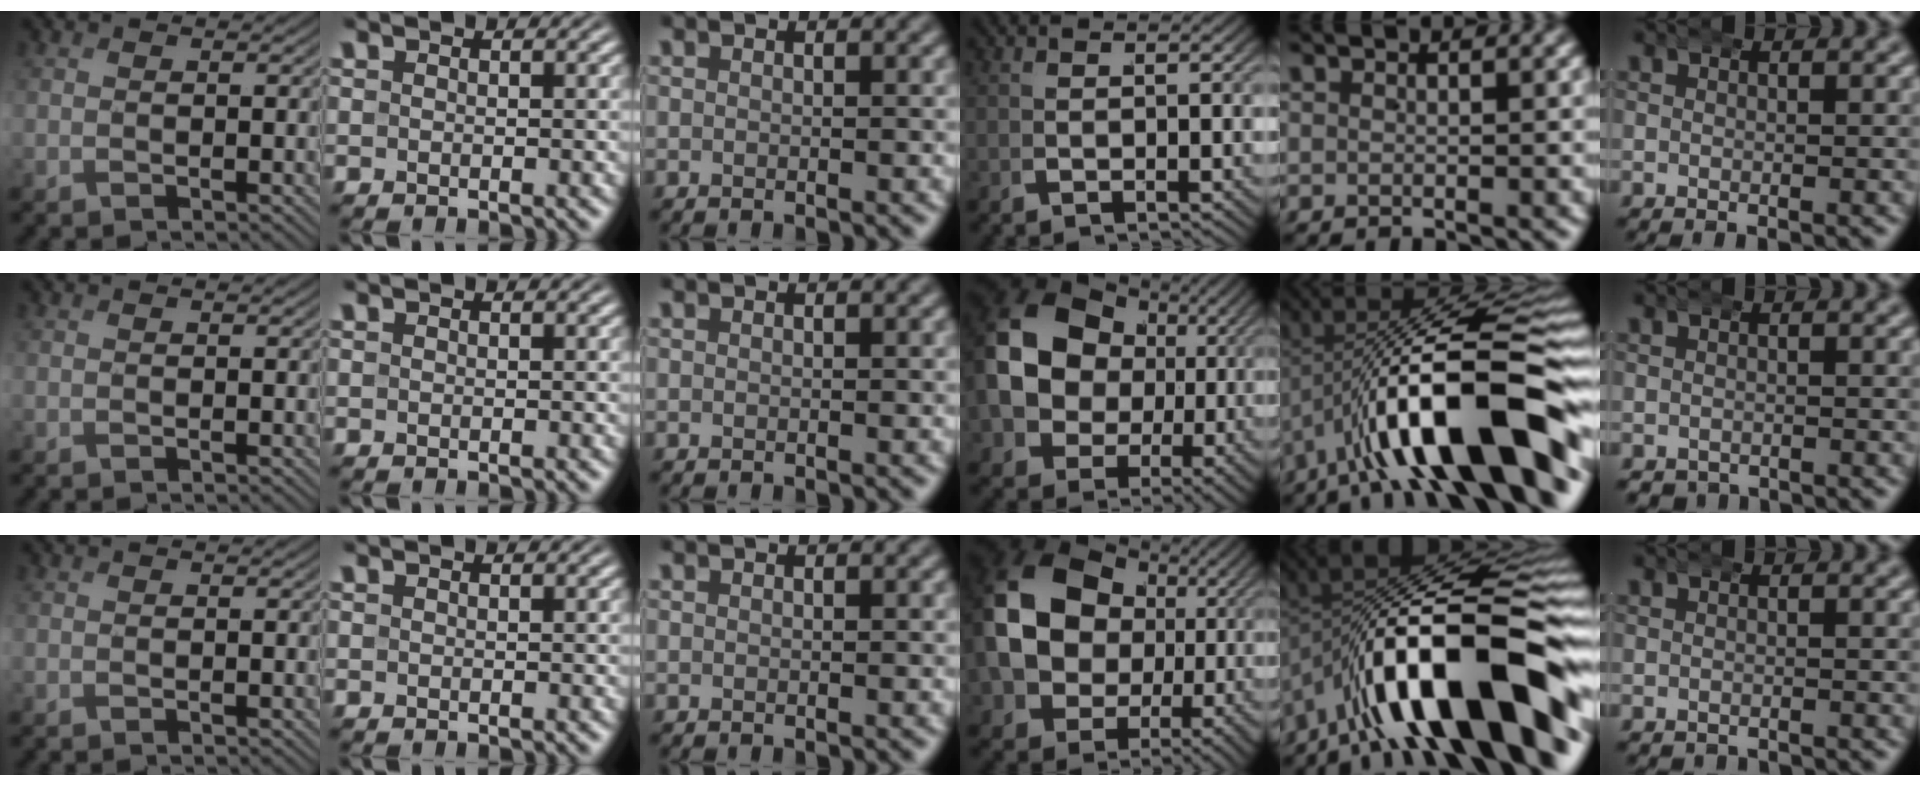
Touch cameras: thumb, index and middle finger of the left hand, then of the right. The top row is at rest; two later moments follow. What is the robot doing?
{"motion": "wrap", "object": "aluminum foil"}